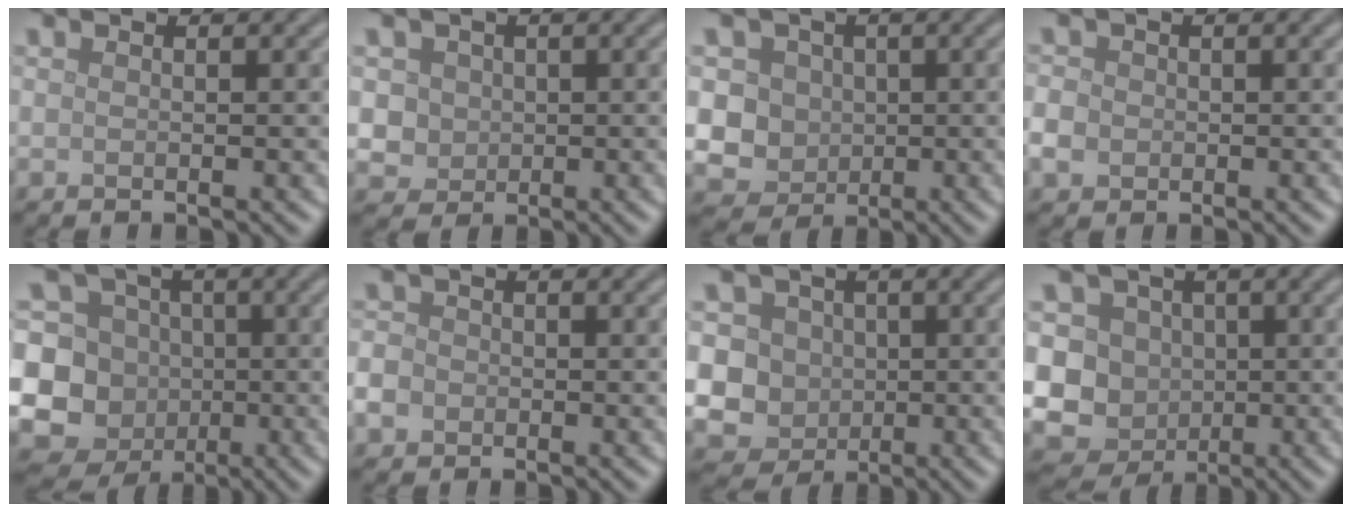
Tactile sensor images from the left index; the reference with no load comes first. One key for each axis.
{"total": 3.1, "fx": 0.8, "fy": 2.8, "fz": 1.1, "tx": -0.015, "ty": 0.008, "tz": 0.016}
{"total": 6.8, "fx": 0.8, "fy": 6.2, "fz": 2.6, "tx": -0.035, "ty": 0.023, "tz": -0.003}
{"total": 2.2, "fx": -0.4, "fy": 1.9, "fz": 0.8, "tx": -0.014, "ty": 0.000, "tz": -0.010}
{"total": 14.7, "fx": -2.2, "fy": 14.0, "fz": 3.8, "tx": -0.111, "ty": 0.009, "tz": -0.061}
{"total": 2.5, "fx": -0.8, "fy": 2.2, "fz": 0.9, "tx": -0.010, "ty": 0.002, "tz": -0.020}
{"total": 9.4, "fx": 0.8, "fy": 8.8, "fz": 3.3, "tx": -0.055, "ty": 0.025, "tz": -0.019}
{"total": 12.0, "fx": -0.6, "fy": 11.2, "fz": 4.3, "tx": -0.089, "ty": 0.015, "tz": -0.037}